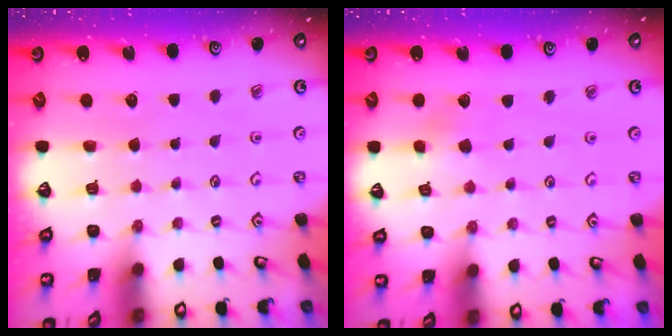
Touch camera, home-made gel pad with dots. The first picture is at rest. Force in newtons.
{"total": 3.3, "press": 3.3, "slide": 0.3}